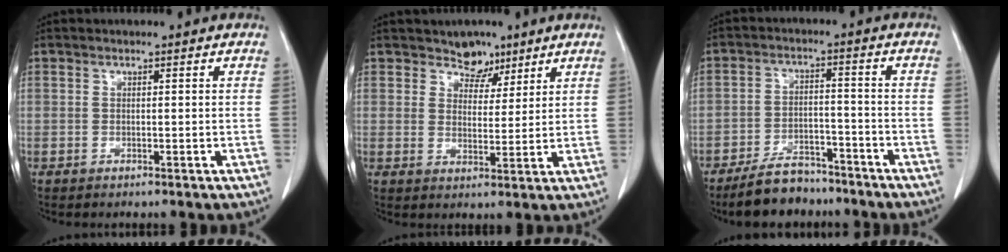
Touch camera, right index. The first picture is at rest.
{"total": 5.6, "force": [4.0, 3.8, 1.1], "torque": [-0.010, 0.000, 0.070]}
{"total": 9.3, "force": [-7.8, 3.9, 3.3], "torque": [-0.062, 0.002, -0.133]}